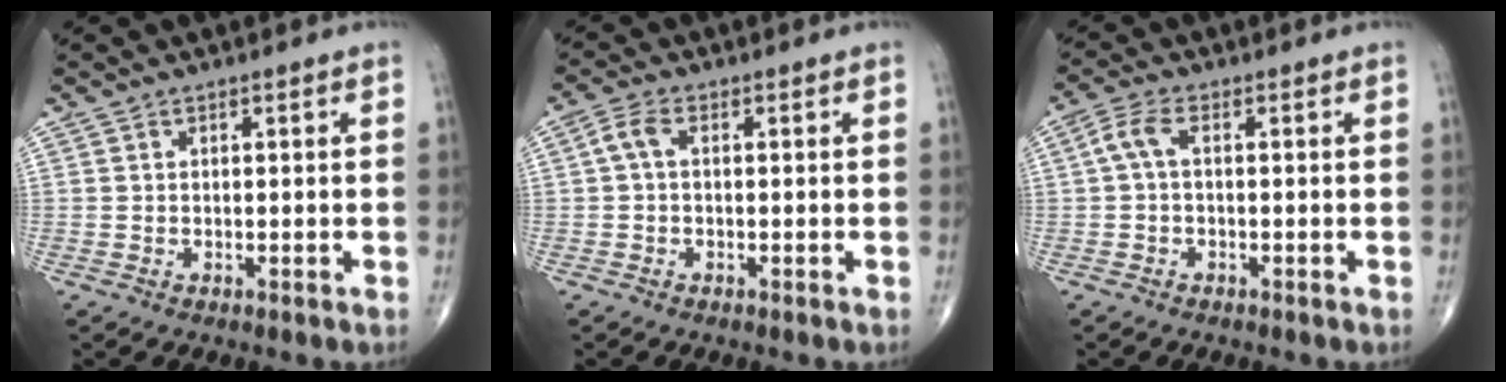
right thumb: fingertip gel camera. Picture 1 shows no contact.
{"total": 2.9, "force": [0.2, 1.4, 2.5], "torque": [-0.055, 0.010, -0.003]}
{"total": 3.5, "force": [0.0, 1.4, 3.2], "torque": [-0.077, 0.011, -0.005]}